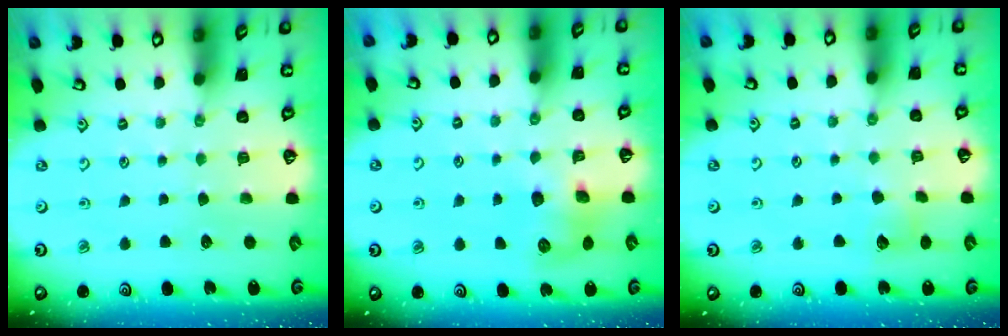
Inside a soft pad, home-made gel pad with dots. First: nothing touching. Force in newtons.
{"total": 8.3, "press": 8.3, "slide": 0.4}
{"total": 7.1, "press": 7.1, "slide": 1.0}